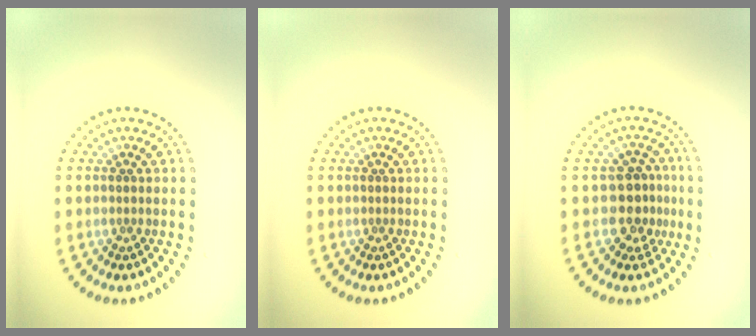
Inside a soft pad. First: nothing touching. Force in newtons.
{"total": 0.0}
{"total": 3.2, "press": 2.8, "slide": 1.5}